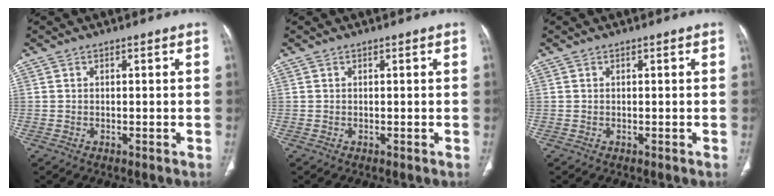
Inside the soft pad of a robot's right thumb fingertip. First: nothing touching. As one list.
[{"total": 0.0}, {"total": 0.0}]